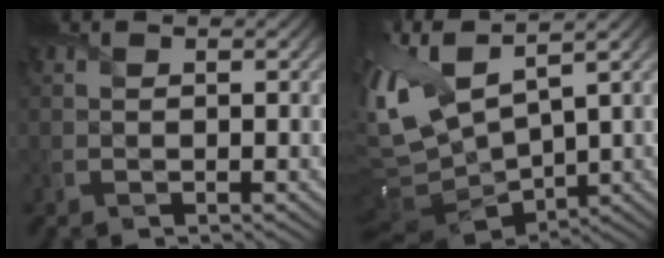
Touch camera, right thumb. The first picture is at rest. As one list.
[{"total": 11.6, "force": [3.4, 5.0, 9.9], "torque": [-0.269, 0.006, 0.076]}]